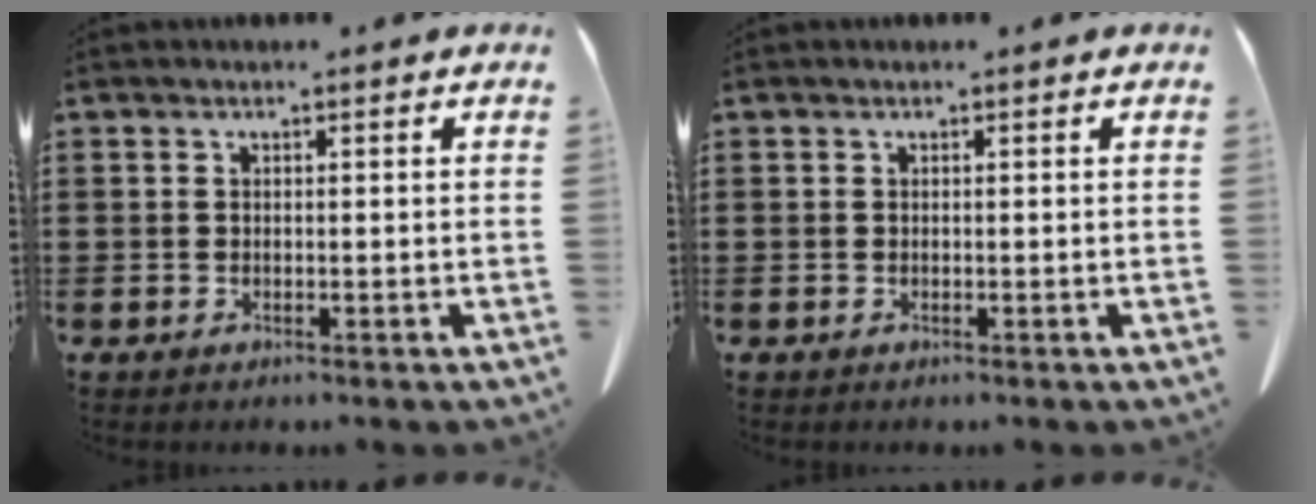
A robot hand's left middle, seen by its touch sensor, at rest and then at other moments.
{"total": 0.0}